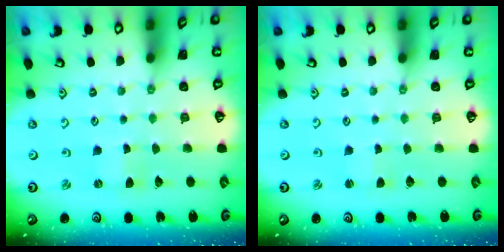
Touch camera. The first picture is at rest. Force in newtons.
{"total": 1.8, "press": 1.8, "slide": 0.3}